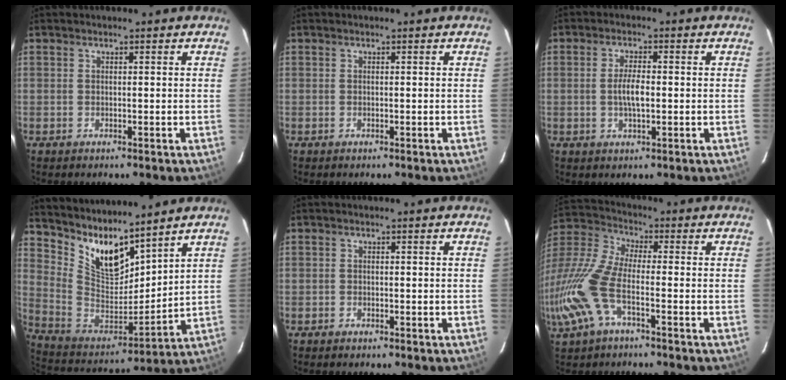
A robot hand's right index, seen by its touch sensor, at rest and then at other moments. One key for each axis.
{"total": 0.0}
{"total": 4.1, "fx": -0.3, "fy": 1.3, "fz": 3.8, "tx": -0.072, "ty": 0.000, "tz": -0.004}
{"total": 13.1, "fx": 10.7, "fy": 4.0, "fz": 6.4, "tx": -0.133, "ty": -0.019, "tz": 0.216}
{"total": 0.9, "fx": -0.8, "fy": 0.4, "fz": 0.1, "tx": -0.006, "ty": 0.003, "tz": -0.014}
{"total": 15.9, "fx": -5.5, "fy": 6.0, "fz": 13.6, "tx": -0.309, "ty": -0.009, "tz": -0.118}